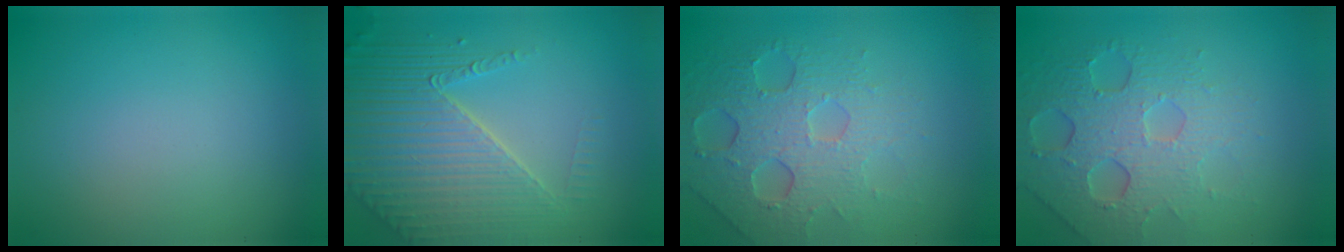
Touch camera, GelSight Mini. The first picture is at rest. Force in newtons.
{"total": 6.2, "press": 5.1, "slide": 3.5}
{"total": 6.2, "press": 4.7, "slide": 4.1}
{"total": 6.2, "press": 4.7, "slide": 4.1}